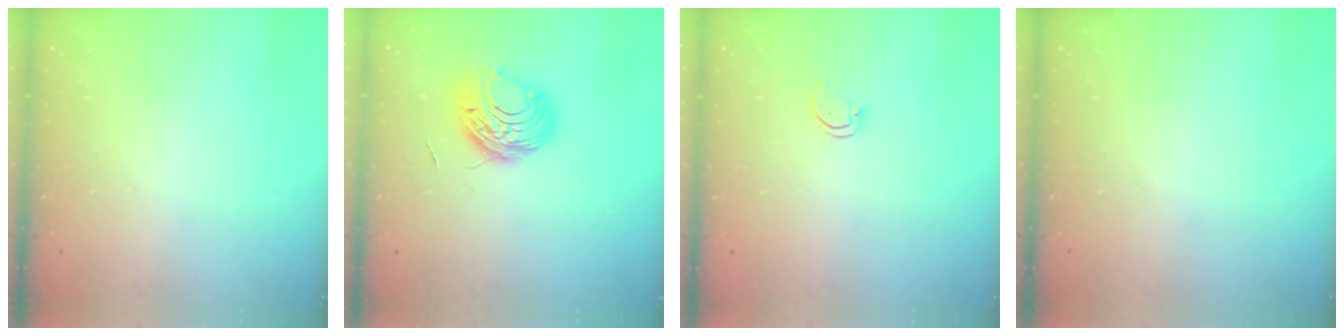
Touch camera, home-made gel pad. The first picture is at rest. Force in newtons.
{"total": 9.1, "press": 9.1, "slide": 0.5}
{"total": 2.5, "press": 2.5, "slide": 0.3}
{"total": 0.0}